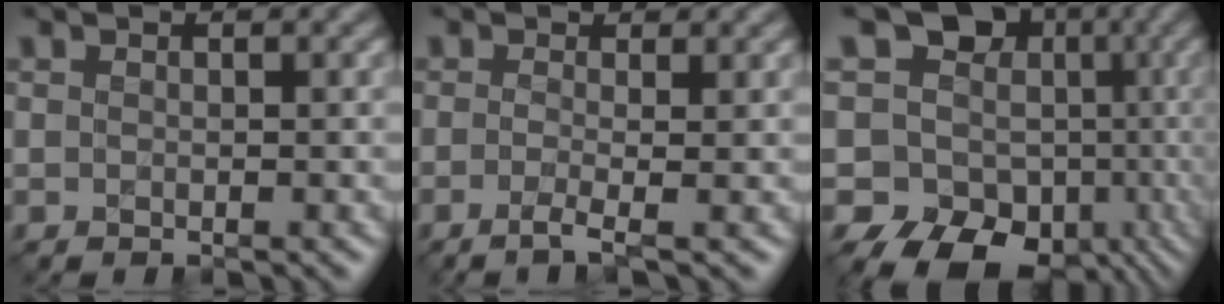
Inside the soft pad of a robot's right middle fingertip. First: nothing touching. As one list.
[{"total": 2.2, "force": [-0.5, 0.6, 2.1], "torque": [-0.036, -0.002, -0.022]}, {"total": 12.7, "force": [0.9, 11.0, 6.4], "torque": [-0.090, -0.007, 0.036]}]